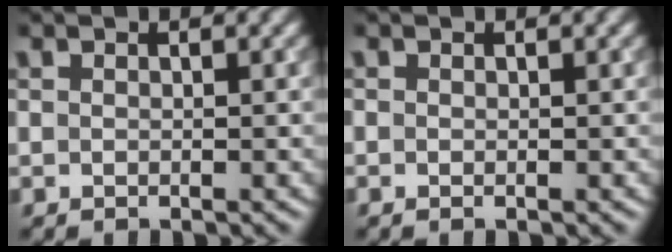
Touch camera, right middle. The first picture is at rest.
{"total": 0.0}